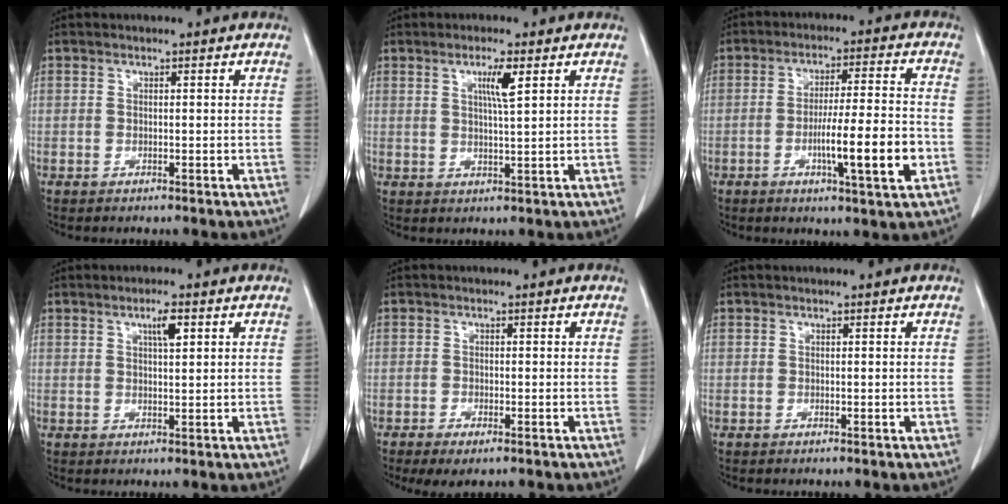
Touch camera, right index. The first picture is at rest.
{"total": 3.9, "force": [1.7, -0.2, 3.5], "torque": [-0.063, -0.004, 0.029]}
{"total": 10.9, "force": [-3.4, 0.4, 10.4], "torque": [-0.169, -0.003, -0.054]}
{"total": 2.9, "force": [1.3, 0.5, 2.5], "torque": [-0.043, 0.001, 0.022]}
{"total": 3.4, "force": [-2.3, 1.0, 2.3], "torque": [-0.037, -0.007, -0.032]}
{"total": 0.0}